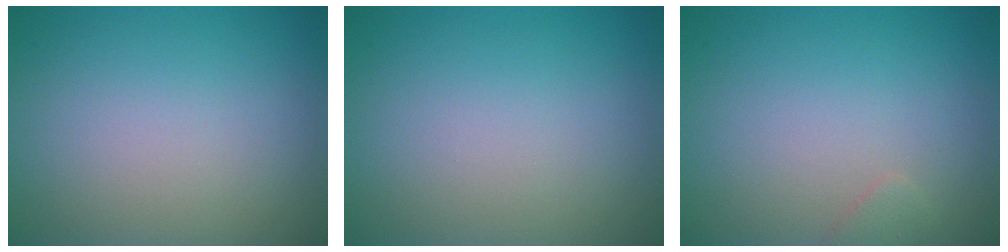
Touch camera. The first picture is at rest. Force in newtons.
{"total": 0.0}
{"total": 0.8, "press": 0.8, "slide": 0.1}